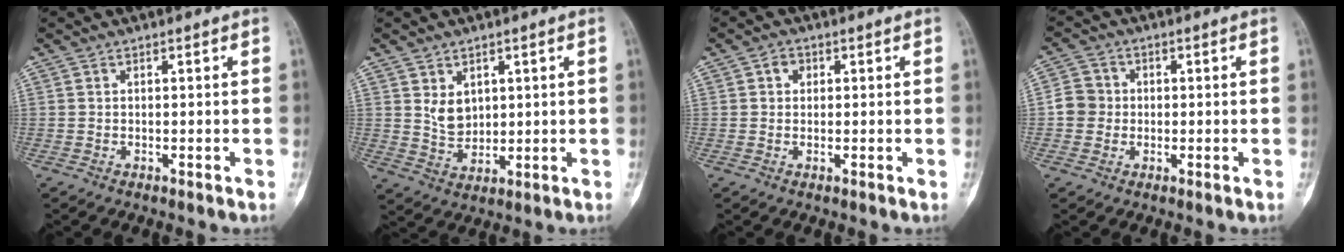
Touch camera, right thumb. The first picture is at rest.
{"total": 5.1, "force": [1.9, 3.8, 2.9], "torque": [-0.035, -0.021, 0.045]}
{"total": 2.2, "force": [0.6, 1.8, 1.1], "torque": [-0.009, 0.001, 0.006]}
{"total": 4.7, "force": [-0.3, 4.5, 1.3], "torque": [-0.007, 0.008, -0.014]}